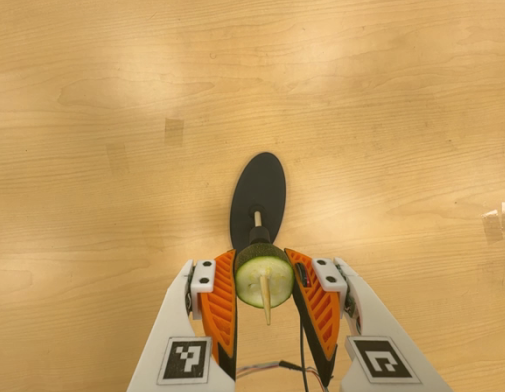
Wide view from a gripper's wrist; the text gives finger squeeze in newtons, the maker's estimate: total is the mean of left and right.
{"total": 10.6, "left": 9.1, "right": 12.1}